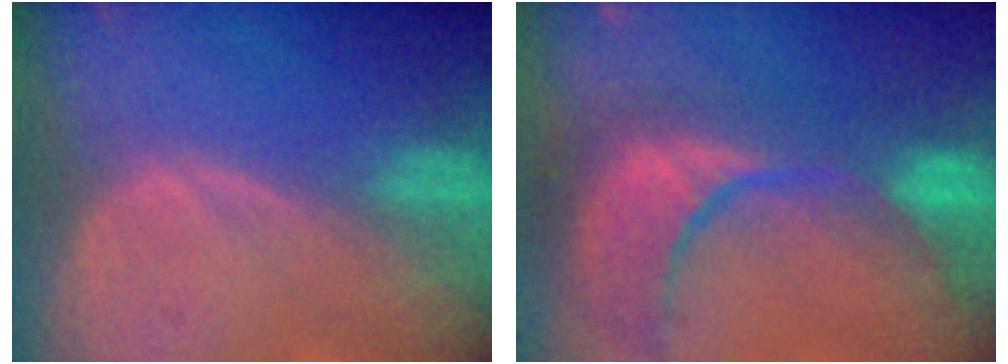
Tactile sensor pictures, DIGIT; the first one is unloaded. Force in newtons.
{"total": 11.8, "press": 10.8, "slide": 4.8}